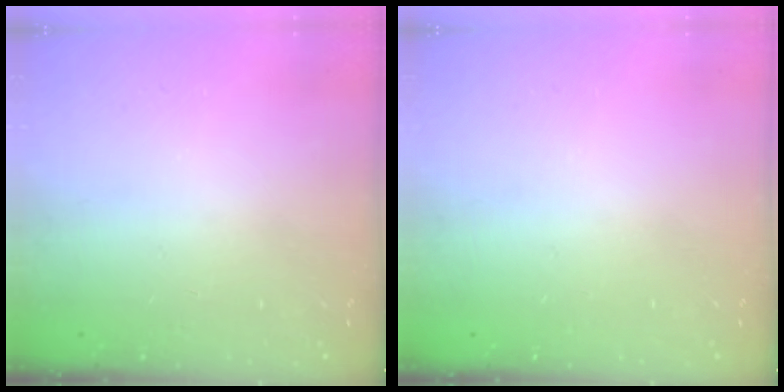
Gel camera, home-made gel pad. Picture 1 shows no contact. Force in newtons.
{"total": 0.0}